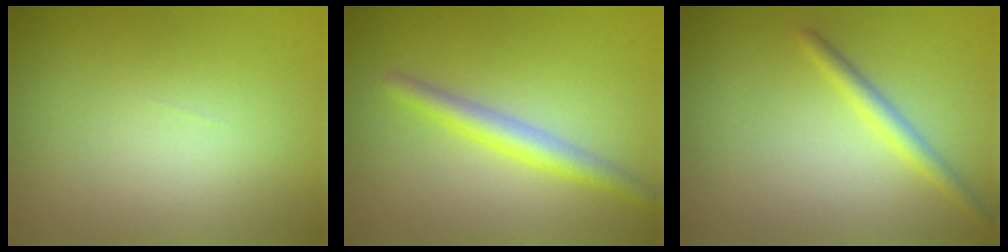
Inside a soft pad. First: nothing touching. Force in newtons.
{"total": 2.8, "press": 2.8, "slide": 0.0}
{"total": 1.8, "press": 1.8, "slide": 0.0}